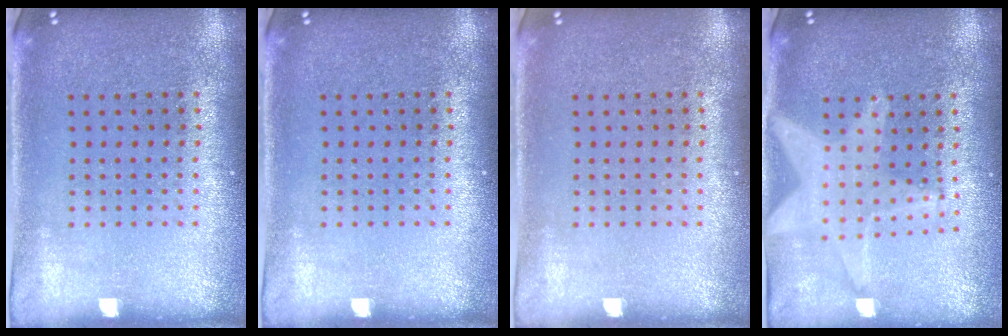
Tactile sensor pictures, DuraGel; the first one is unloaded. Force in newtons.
{"total": 0.0}
{"total": 0.0}
{"total": 2.0, "press": 1.7, "slide": 1.0}